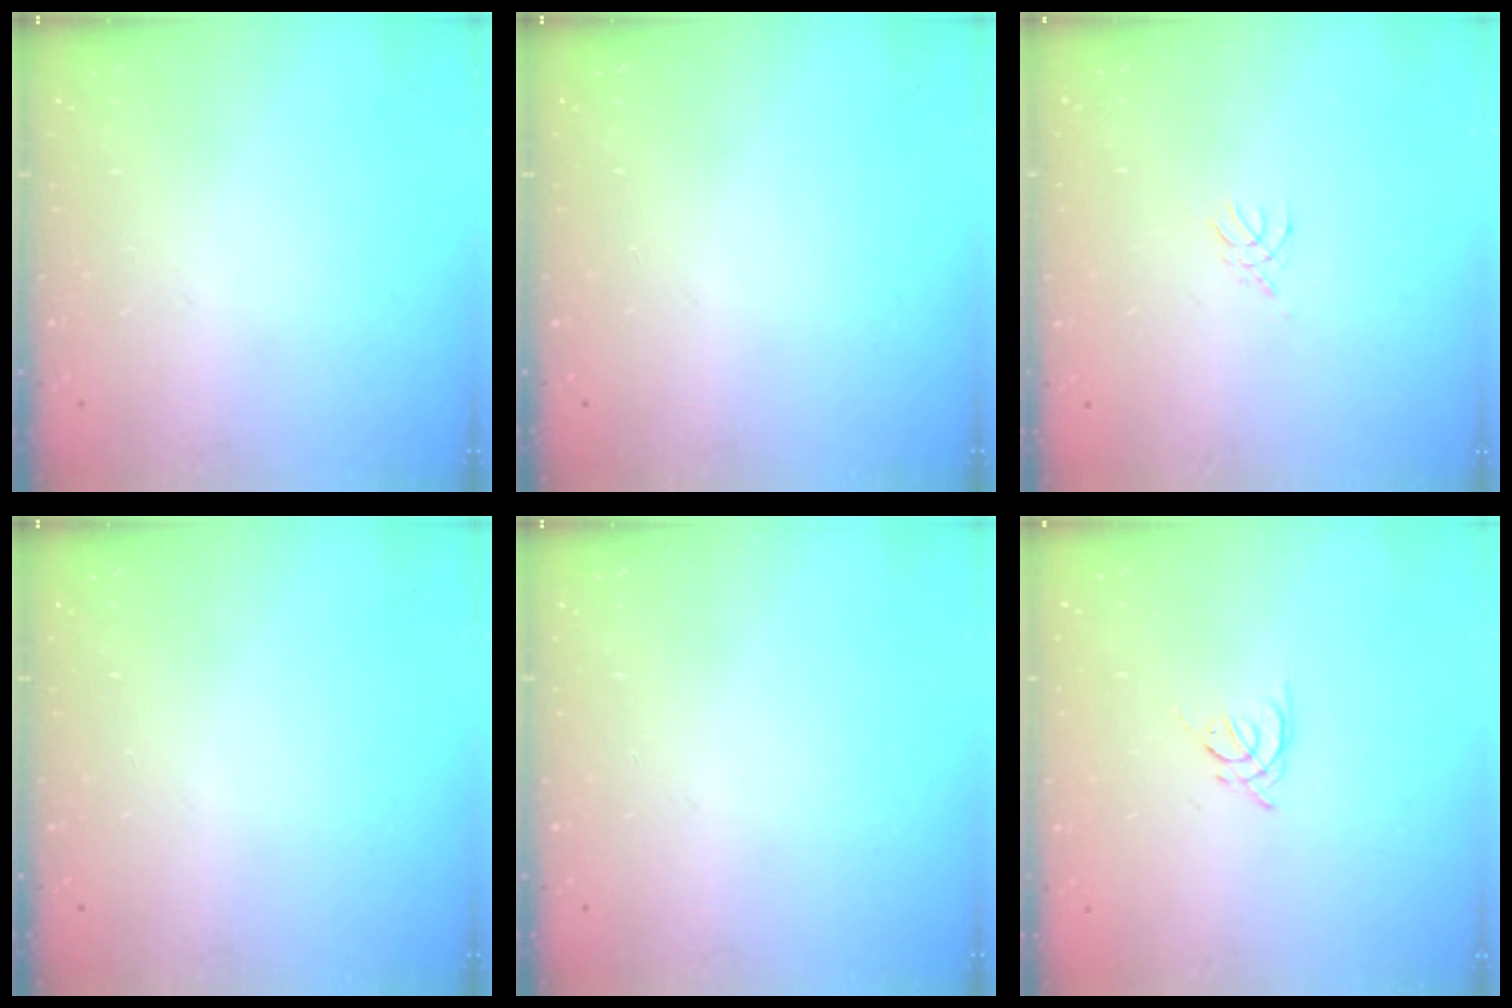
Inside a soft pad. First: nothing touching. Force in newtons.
{"total": 0.0}
{"total": 2.7, "press": 2.6, "slide": 0.6}
{"total": 0.0}
{"total": 0.0}
{"total": 3.4, "press": 3.3, "slide": 0.7}